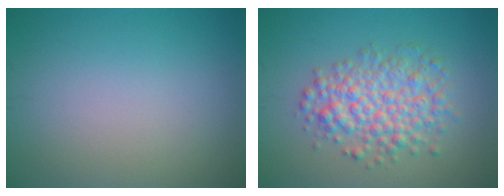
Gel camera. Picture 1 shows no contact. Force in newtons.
{"total": 5.2, "press": 5.2, "slide": 0.2}